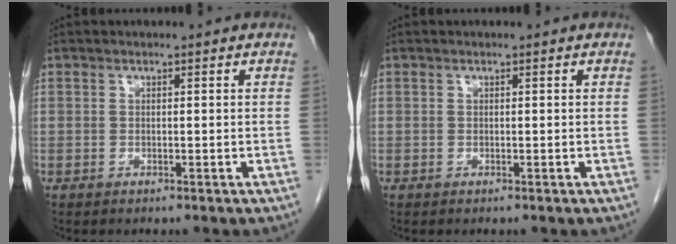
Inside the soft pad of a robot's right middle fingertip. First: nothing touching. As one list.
[{"total": 0.0}]